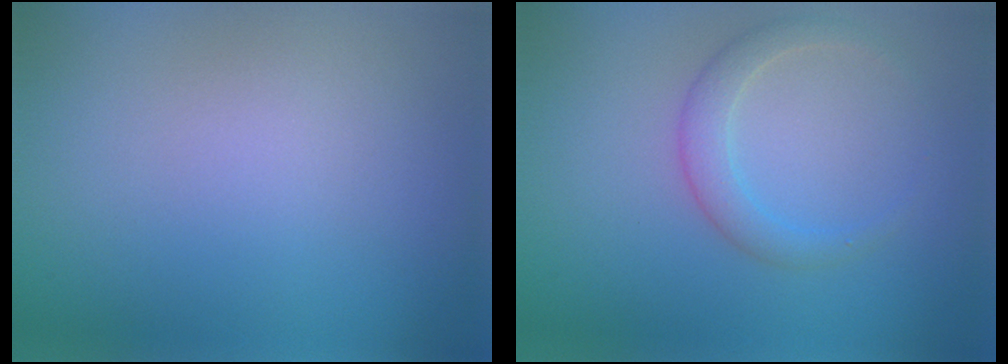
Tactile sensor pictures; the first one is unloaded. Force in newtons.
{"total": 2.3, "press": 2.3, "slide": 0.1}